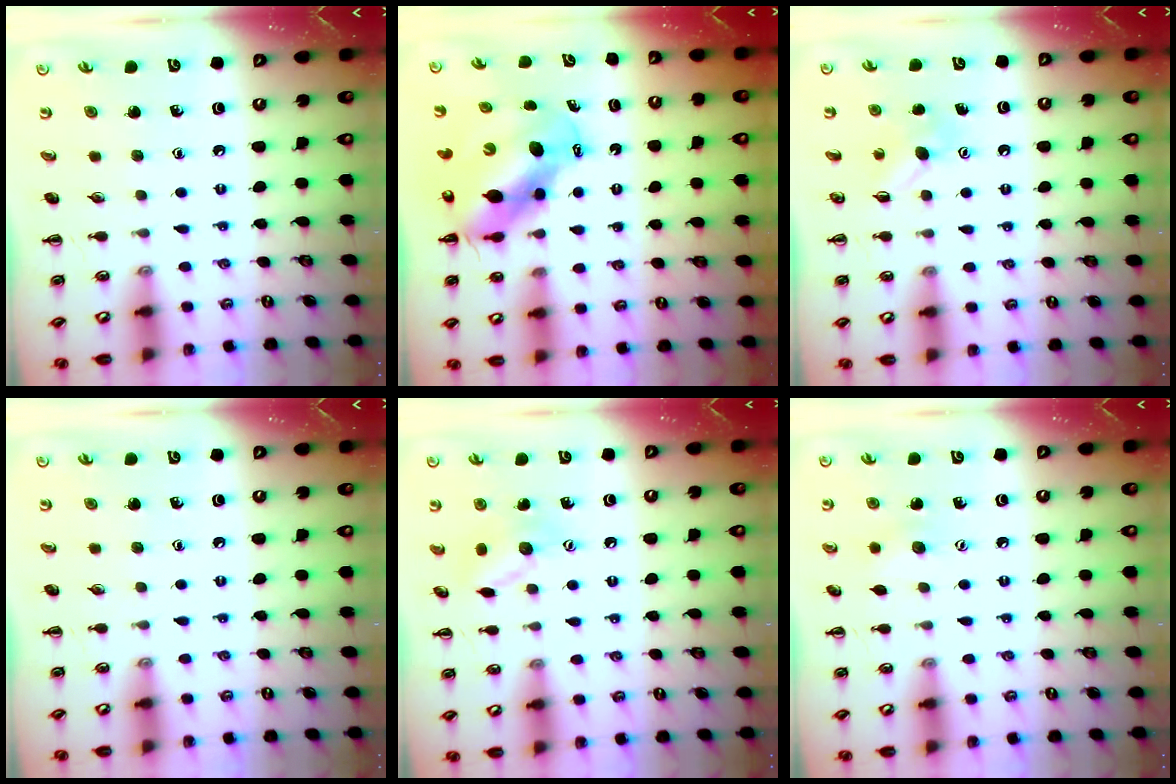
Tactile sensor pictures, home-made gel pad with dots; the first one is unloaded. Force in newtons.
{"total": 10.2, "press": 9.9, "slide": 2.4}
{"total": 4.2, "press": 4.0, "slide": 1.2}
{"total": 0.0}
{"total": 8.9, "press": 8.8, "slide": 1.0}
{"total": 6.3, "press": 6.1, "slide": 1.4}